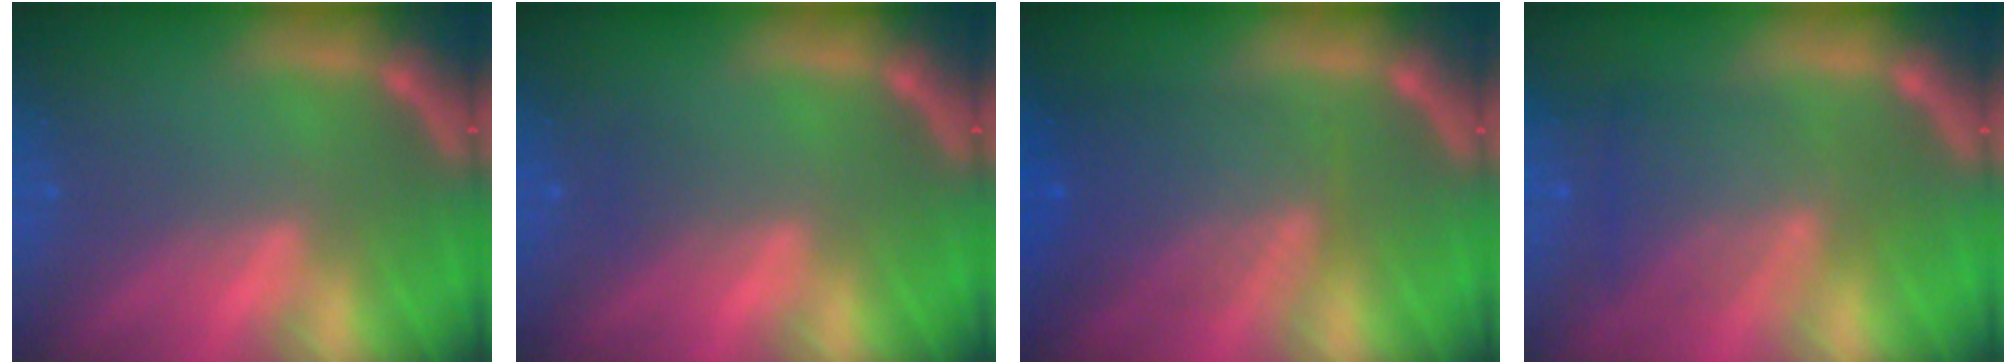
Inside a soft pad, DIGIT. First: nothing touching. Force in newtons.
{"total": 1.0}
{"total": 6.6}
{"total": 5.5}